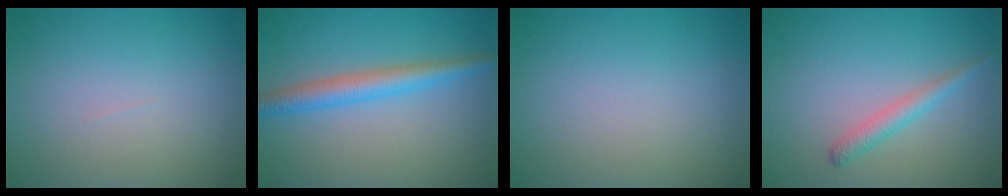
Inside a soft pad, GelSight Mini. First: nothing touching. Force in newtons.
{"total": 3.4, "press": 3.4, "slide": 0.0}
{"total": 0.0}
{"total": 1.9, "press": 1.9, "slide": 0.0}